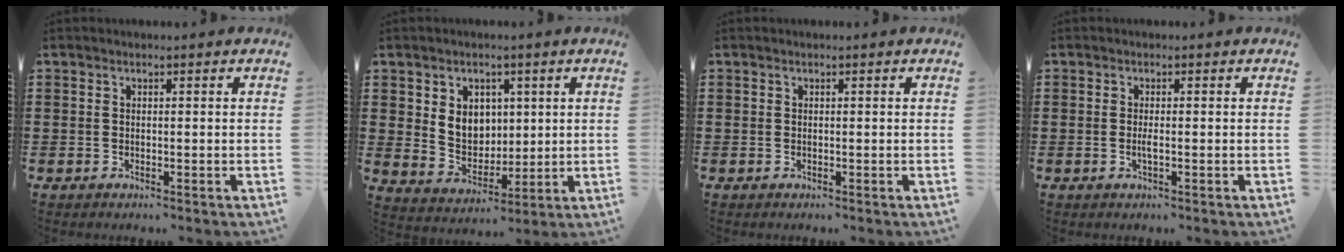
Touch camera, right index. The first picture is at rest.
{"total": 5.9, "force": [2.0, 5.2, 2.1], "torque": [-0.047, 0.008, 0.035]}
{"total": 0.0}
{"total": 1.4, "force": [-0.4, 0.1, 1.3], "torque": [-0.033, -0.006, -0.009]}